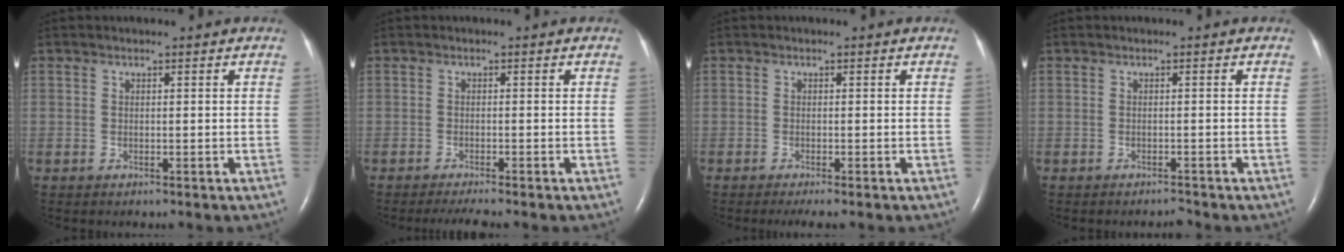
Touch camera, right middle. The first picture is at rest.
{"total": 3.1, "force": [-2.6, -0.2, 1.8], "torque": [-0.029, -0.007, -0.040]}
{"total": 2.3, "force": [-1.7, 0.0, 1.5], "torque": [-0.026, -0.007, -0.026]}
{"total": 0.7, "force": [-0.7, 0.0, 0.0], "torque": [-0.002, -0.003, -0.010]}